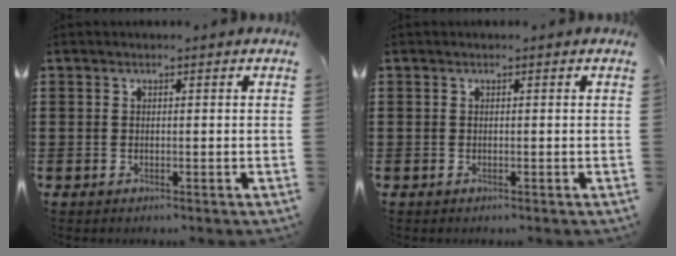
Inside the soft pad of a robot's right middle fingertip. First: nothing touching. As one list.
[{"total": 0.0}]